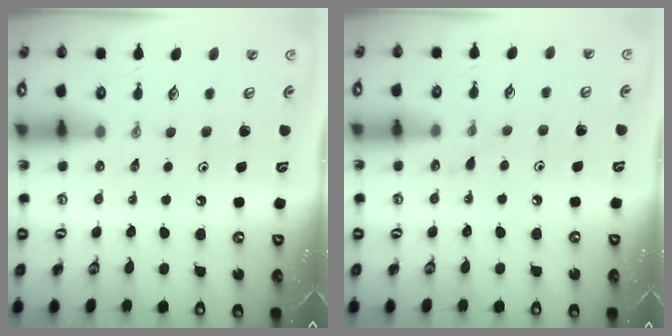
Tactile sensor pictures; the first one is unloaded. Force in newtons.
{"total": 2.7, "press": 2.7, "slide": 0.3}